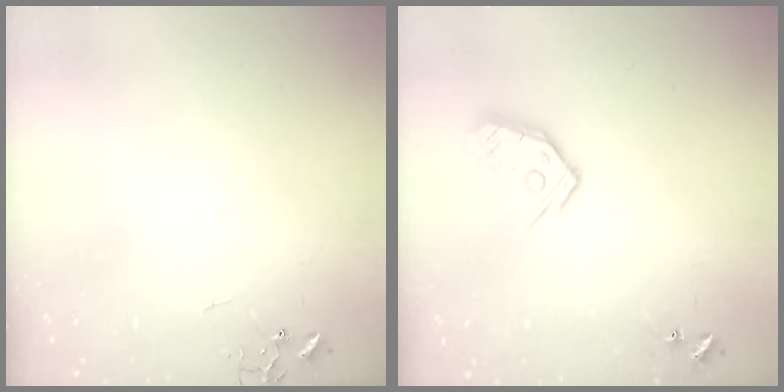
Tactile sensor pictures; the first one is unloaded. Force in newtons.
{"total": 9.9, "press": 9.9, "slide": 0.8}